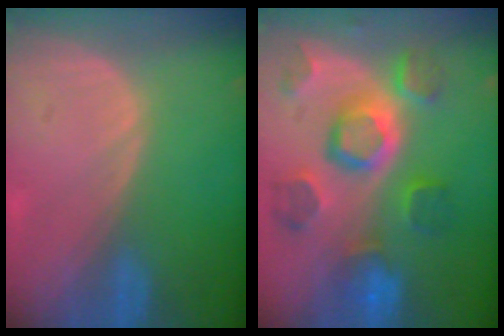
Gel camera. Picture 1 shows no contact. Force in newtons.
{"total": 11.4, "press": 10.0, "slide": 5.5}